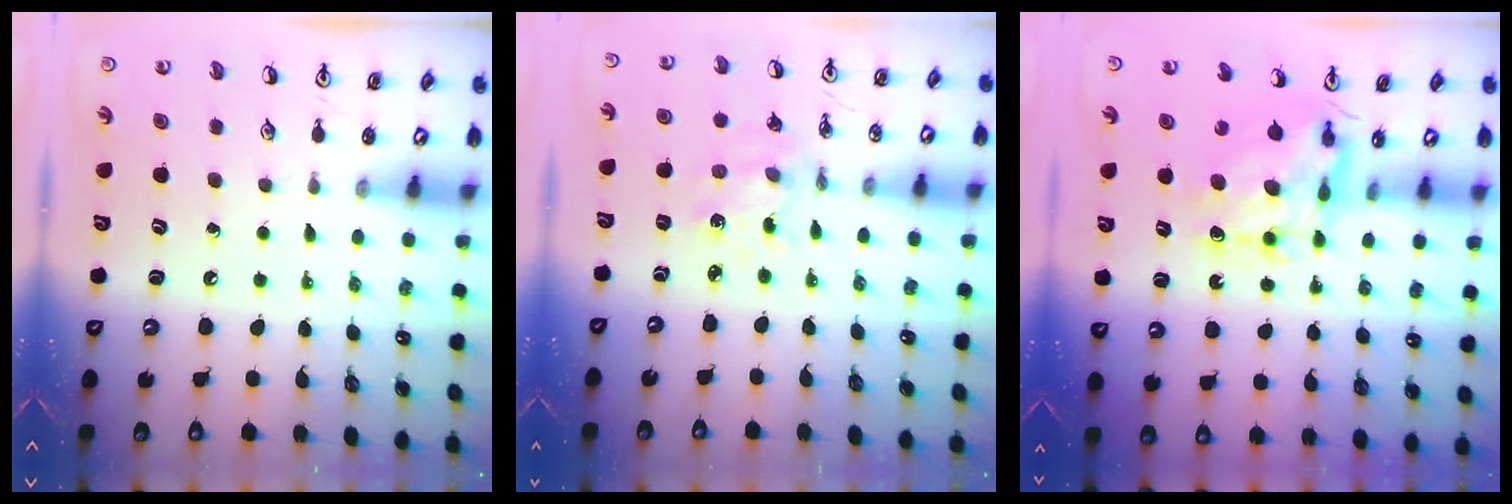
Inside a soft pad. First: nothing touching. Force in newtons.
{"total": 2.0, "press": 2.0, "slide": 0.3}
{"total": 8.7, "press": 8.7, "slide": 0.6}